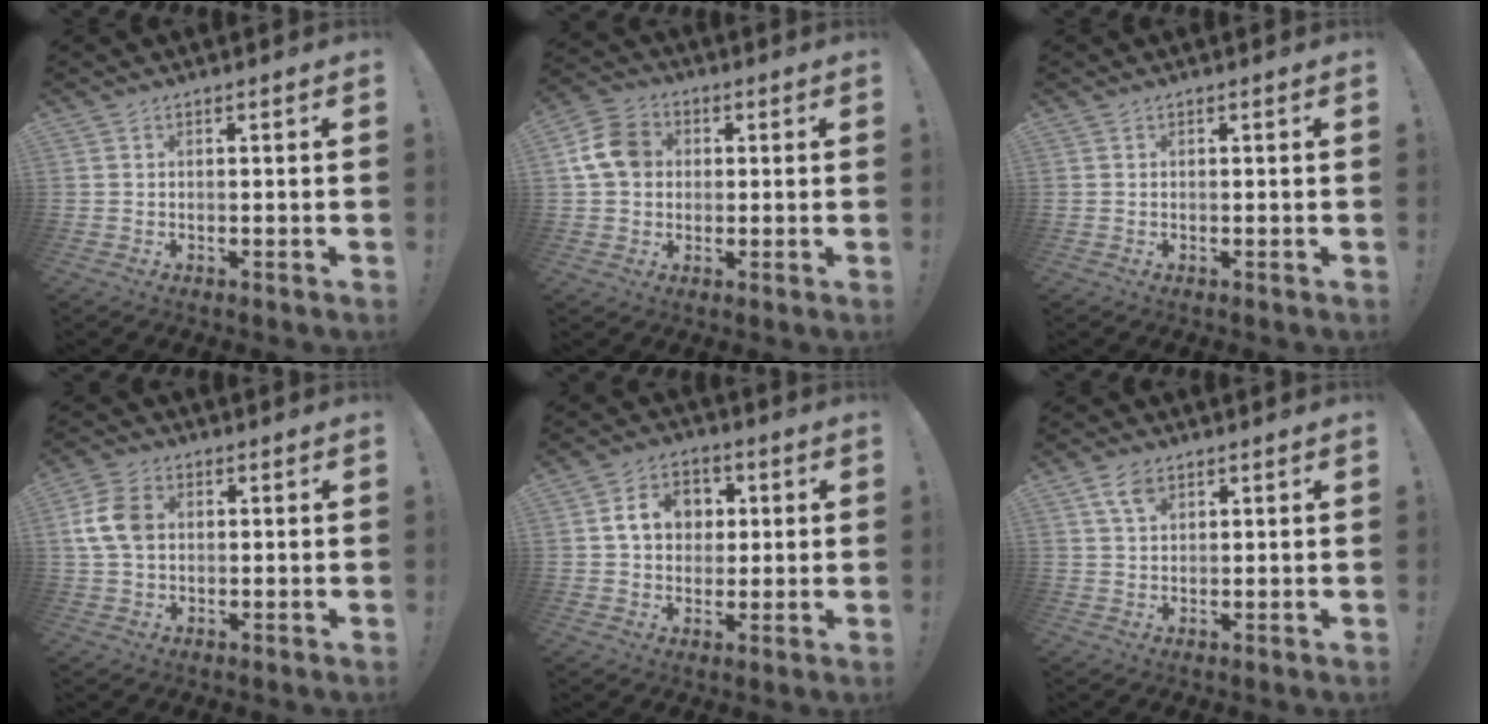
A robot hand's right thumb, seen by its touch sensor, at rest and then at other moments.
{"total": 11.3, "force": [1.8, 9.3, 6.2], "torque": [-0.119, 0.009, 0.039]}
{"total": 0.0}
{"total": 9.6, "force": [1.3, 6.9, 6.5], "torque": [-0.129, 0.008, 0.025]}
{"total": 10.6, "force": [2.5, 8.8, 5.4], "torque": [-0.075, 0.003, 0.048]}
{"total": 4.8, "force": [2.6, 2.8, 3.0], "torque": [-0.053, -0.004, 0.048]}